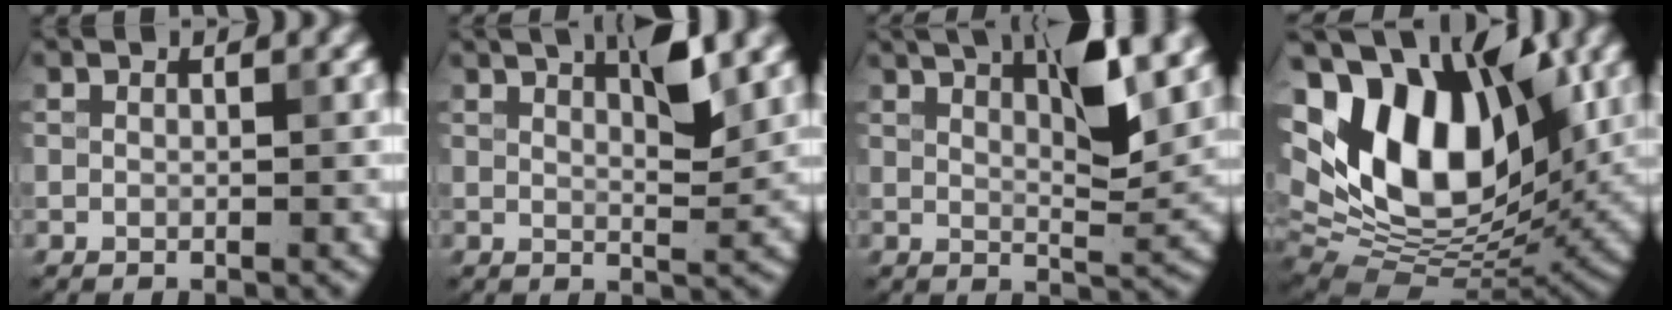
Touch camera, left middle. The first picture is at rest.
{"total": 2.7, "force": [1.4, 0.2, 2.3], "torque": [-0.042, 0.002, 0.039]}
{"total": 6.2, "force": [3.5, 1.2, 5.0], "torque": [-0.084, 0.013, 0.067]}
{"total": 13.0, "force": [2.8, 7.9, 10.0], "torque": [-0.179, 0.009, 0.066]}